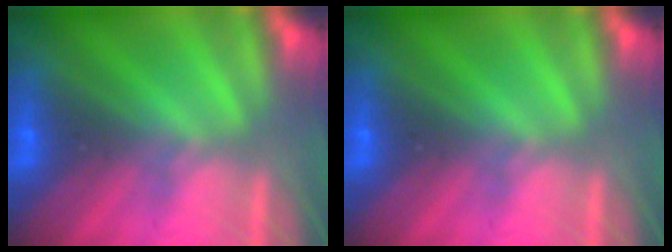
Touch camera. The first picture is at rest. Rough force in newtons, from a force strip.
{"total": 0.0}